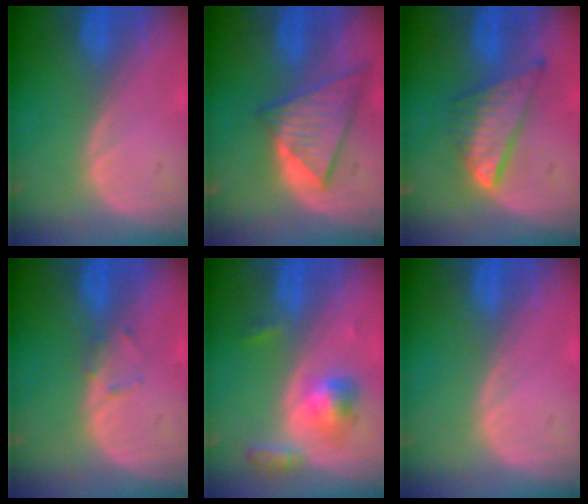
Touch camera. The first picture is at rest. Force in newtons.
{"total": 9.1, "press": 7.9, "slide": 4.5}
{"total": 7.9, "press": 6.6, "slide": 4.3}
{"total": 1.1, "press": 1.0, "slide": 0.2}
{"total": 5.3, "press": 5.0, "slide": 1.7}
{"total": 0.0}